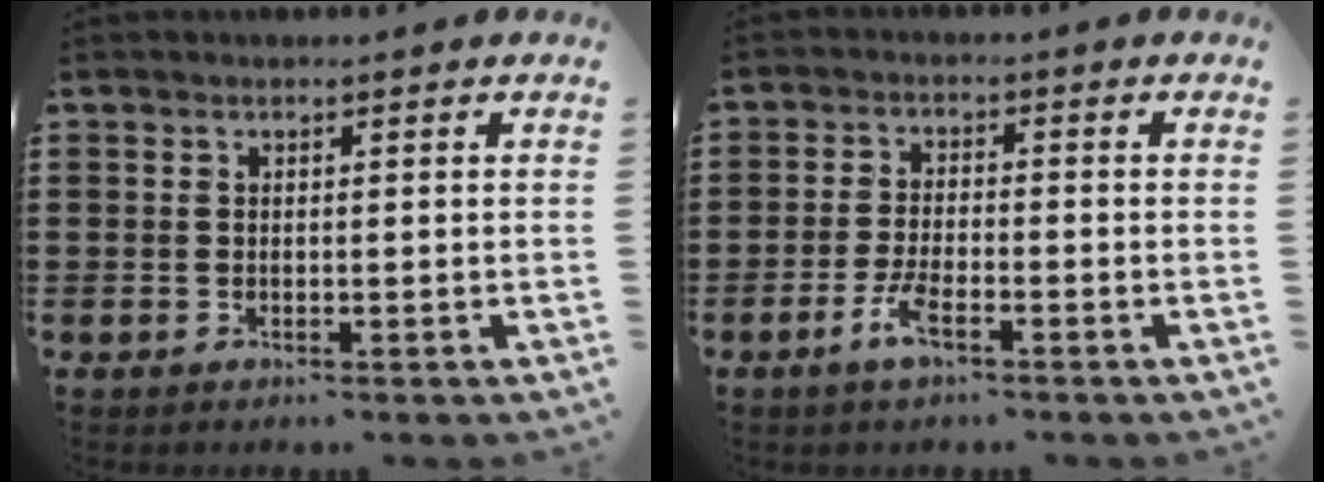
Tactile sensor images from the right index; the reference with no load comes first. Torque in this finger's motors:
{"motor_torque": [-0.04, 0.48, 0.03, 0.01]}